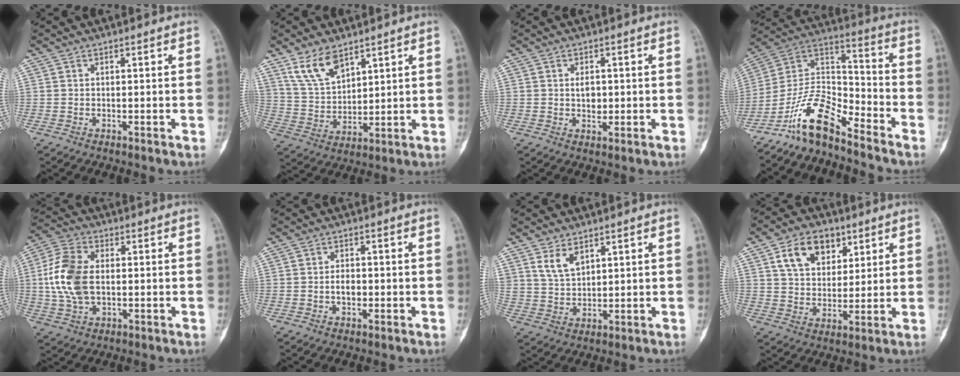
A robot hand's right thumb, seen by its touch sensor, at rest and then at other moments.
{"total": 9.0, "force": [6.2, 4.4, 4.8], "torque": [-0.079, -0.031, 0.132]}
{"total": 3.0, "force": [0.2, 1.9, 2.4], "torque": [-0.031, -0.001, 0.005]}
{"total": 12.4, "force": [-10.1, 3.7, 6.2], "torque": [-0.112, 0.100, -0.197]}
{"total": 12.2, "force": [0.2, 7.5, 9.7], "torque": [-0.205, 0.010, 0.003]}
{"total": 2.7, "force": [-0.6, 1.7, 2.0], "torque": [-0.023, 0.007, -0.014]}
{"total": 5.0, "force": [3.0, 2.8, 2.8], "torque": [-0.042, -0.022, 0.064]}
{"total": 11.4, "force": [5.3, 7.6, 6.5], "torque": [-0.079, -0.017, 0.095]}